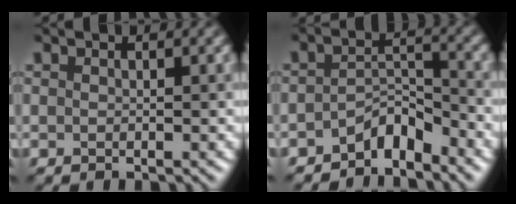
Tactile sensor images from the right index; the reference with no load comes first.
{"total": 2.9, "force": [-2.5, 1.0, 1.1], "torque": [-0.024, 0.015, -0.044]}